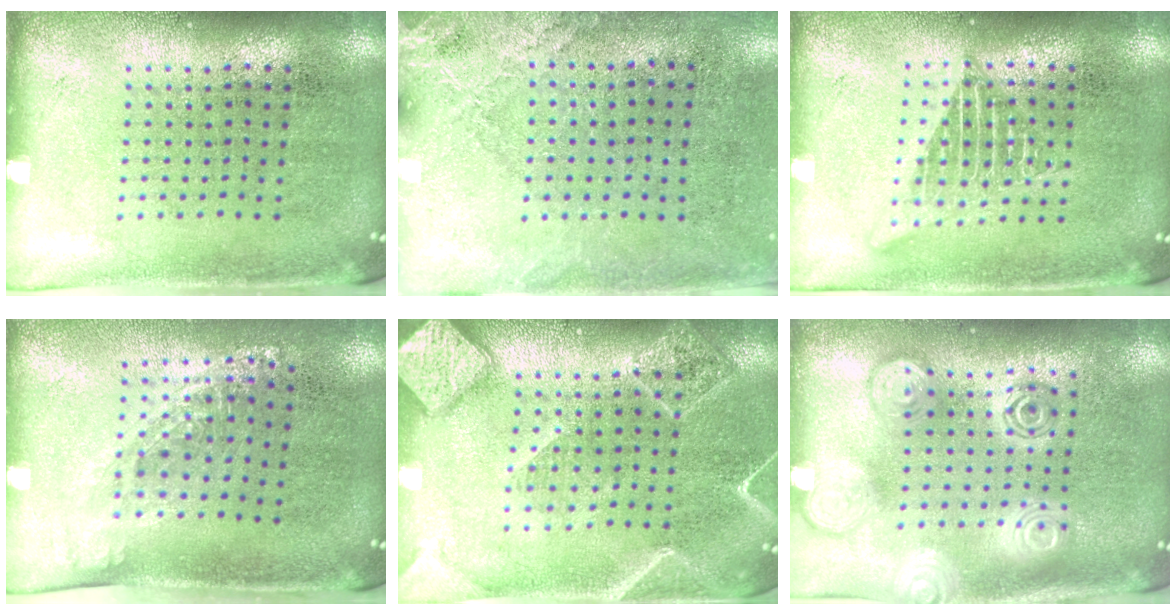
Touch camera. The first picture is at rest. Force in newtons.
{"total": 2.5, "press": 2.2, "slide": 1.2}
{"total": 2.6, "press": 2.5, "slide": 0.3}
{"total": 1.3, "press": 1.0, "slide": 0.9}
{"total": 2.1, "press": 2.1, "slide": 0.3}
{"total": 2.8, "press": 2.8, "slide": 0.3}